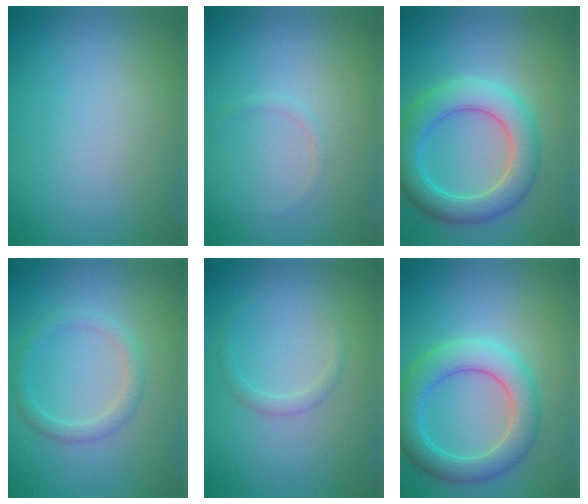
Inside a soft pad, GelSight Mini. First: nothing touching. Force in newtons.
{"total": 0.5, "press": 0.5, "slide": 0.1}
{"total": 5.6, "press": 5.5, "slide": 0.6}
{"total": 2.0, "press": 2.0, "slide": 0.1}
{"total": 1.1, "press": 1.1, "slide": 0.1}
{"total": 5.2, "press": 5.2, "slide": 0.3}